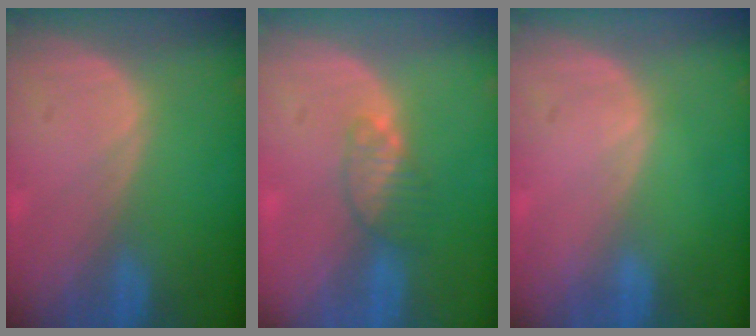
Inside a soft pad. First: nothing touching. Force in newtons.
{"total": 3.3, "press": 3.1, "slide": 1.1}
{"total": 0.0}